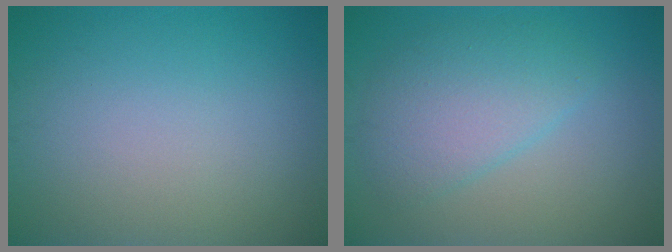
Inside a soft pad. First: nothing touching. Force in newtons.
{"total": 4.0, "press": 4.0, "slide": 0.2}